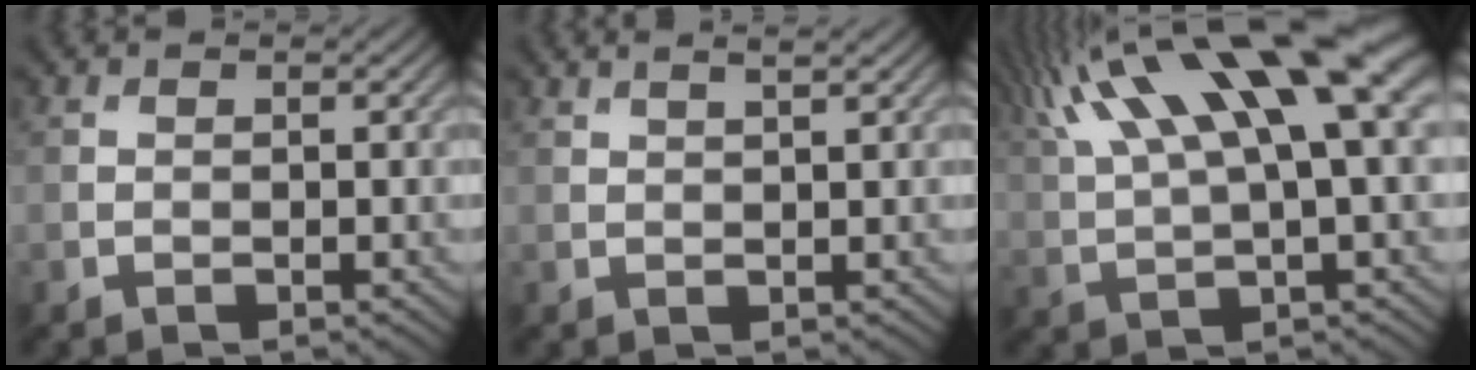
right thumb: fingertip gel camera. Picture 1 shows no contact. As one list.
[{"total": 1.9, "force": [1.5, 0.1, 1.1], "torque": [-0.016, 0.004, 0.028]}, {"total": 16.7, "force": [8.3, 4.1, 13.8], "torque": [-0.295, 0.026, 0.159]}]